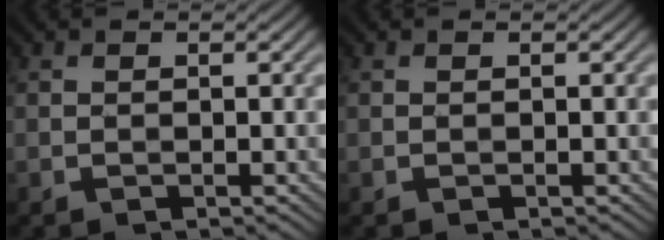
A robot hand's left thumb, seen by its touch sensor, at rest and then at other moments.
{"total": 0.0}